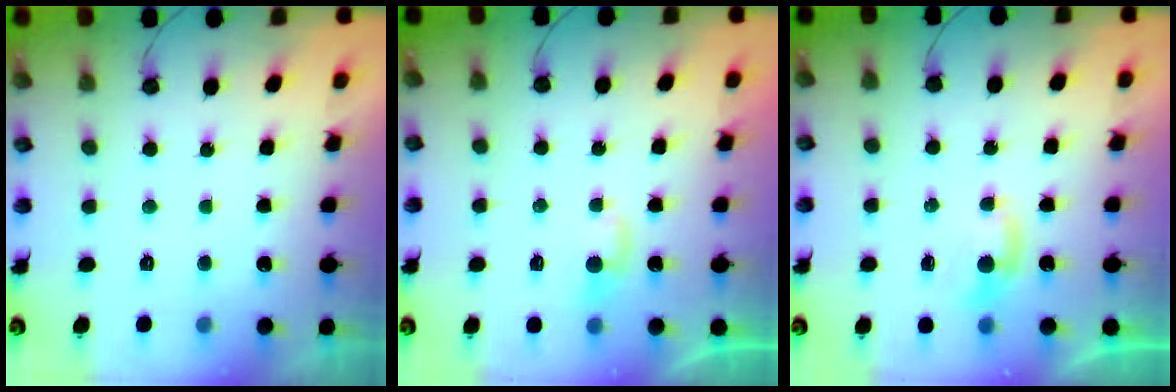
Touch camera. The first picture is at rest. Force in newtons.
{"total": 3.5, "press": 3.5, "slide": 0.3}
{"total": 3.2, "press": 3.2, "slide": 0.4}